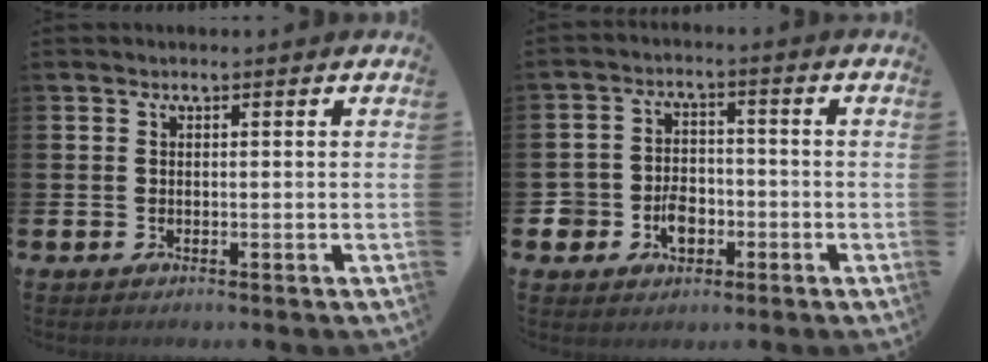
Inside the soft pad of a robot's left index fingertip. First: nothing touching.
{"total": 4.6, "force": [-1.8, 3.7, 2.1], "torque": [-0.035, 0.002, -0.038]}